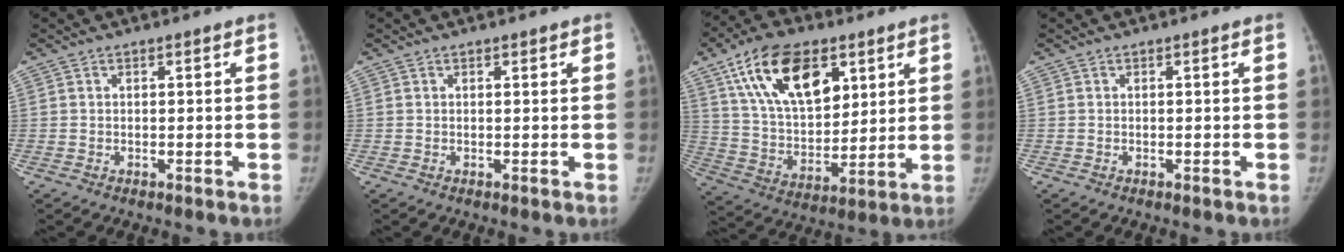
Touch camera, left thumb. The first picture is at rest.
{"total": 0.9, "force": [0.7, 0.5, 0.4], "torque": [-0.002, -0.003, 0.007]}
{"total": 20.8, "force": [10.2, 11.5, 14.0], "torque": [-0.210, -0.036, 0.185]}
{"total": 0.0}